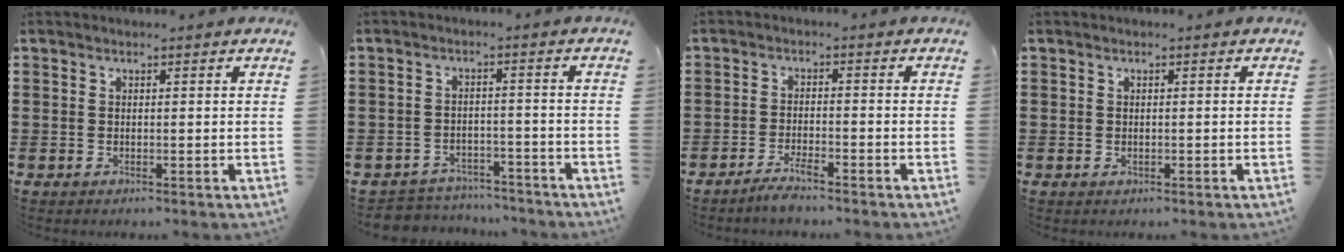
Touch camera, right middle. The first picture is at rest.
{"total": 3.7, "force": [-3.7, 0.6, -0.3], "torque": [-0.004, -0.001, -0.079]}
{"total": 2.7, "force": [-2.3, 0.0, 1.3], "torque": [-0.029, 0.000, -0.047]}
{"total": 0.0}